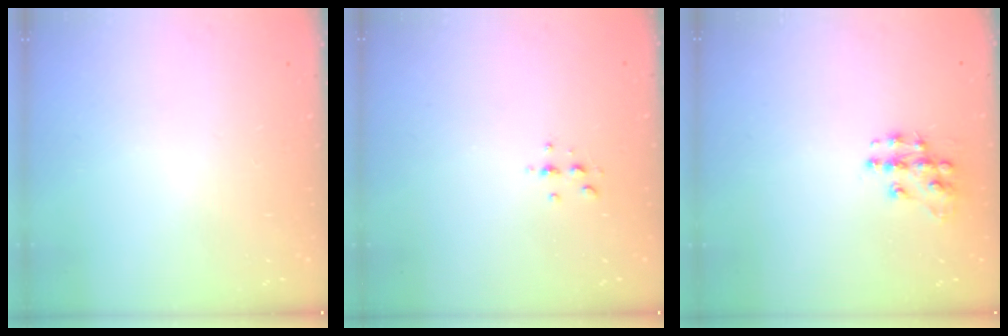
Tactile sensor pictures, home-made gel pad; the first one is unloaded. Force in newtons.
{"total": 3.0, "press": 3.0, "slide": 0.4}
{"total": 9.7, "press": 9.7, "slide": 0.7}